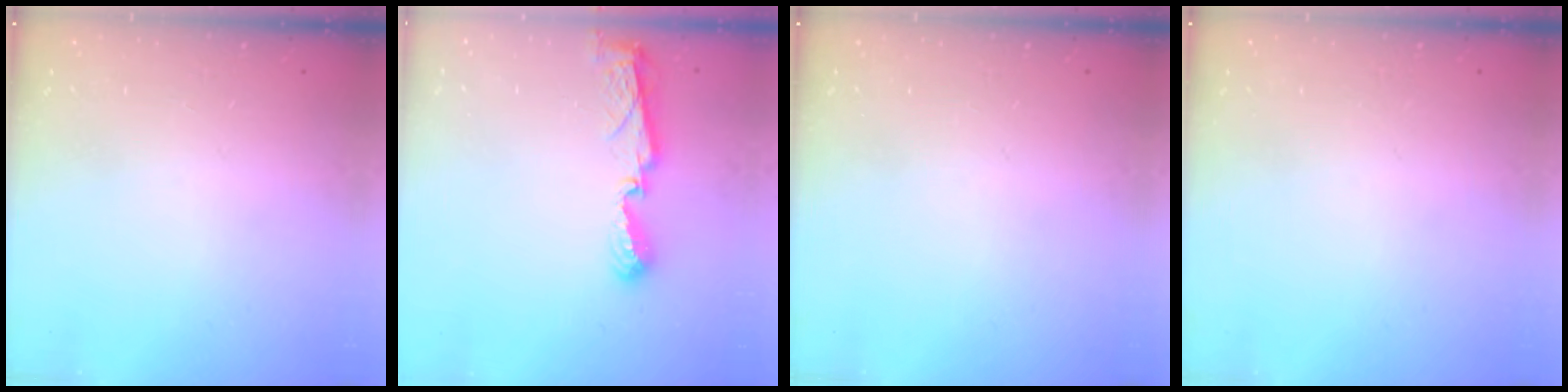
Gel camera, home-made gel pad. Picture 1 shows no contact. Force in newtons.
{"total": 7.7, "press": 7.7, "slide": 0.8}
{"total": 0.0}
{"total": 0.0}